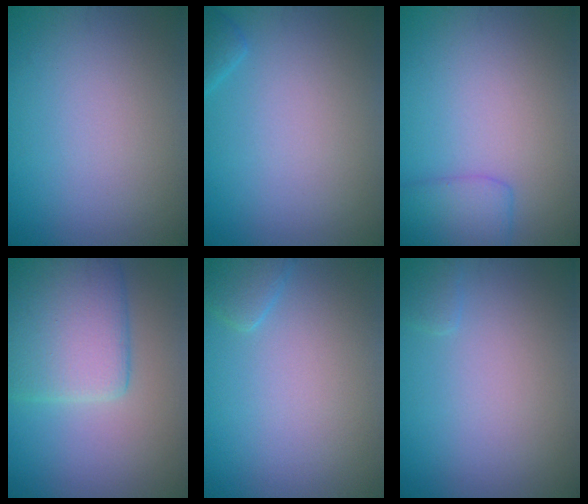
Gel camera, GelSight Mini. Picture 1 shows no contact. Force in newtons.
{"total": 1.3, "press": 1.3, "slide": 0.1}
{"total": 2.9, "press": 2.9, "slide": 0.1}
{"total": 7.2, "press": 7.2, "slide": 0.5}
{"total": 1.7, "press": 1.7, "slide": 0.1}
{"total": 0.8, "press": 0.8, "slide": 0.1}